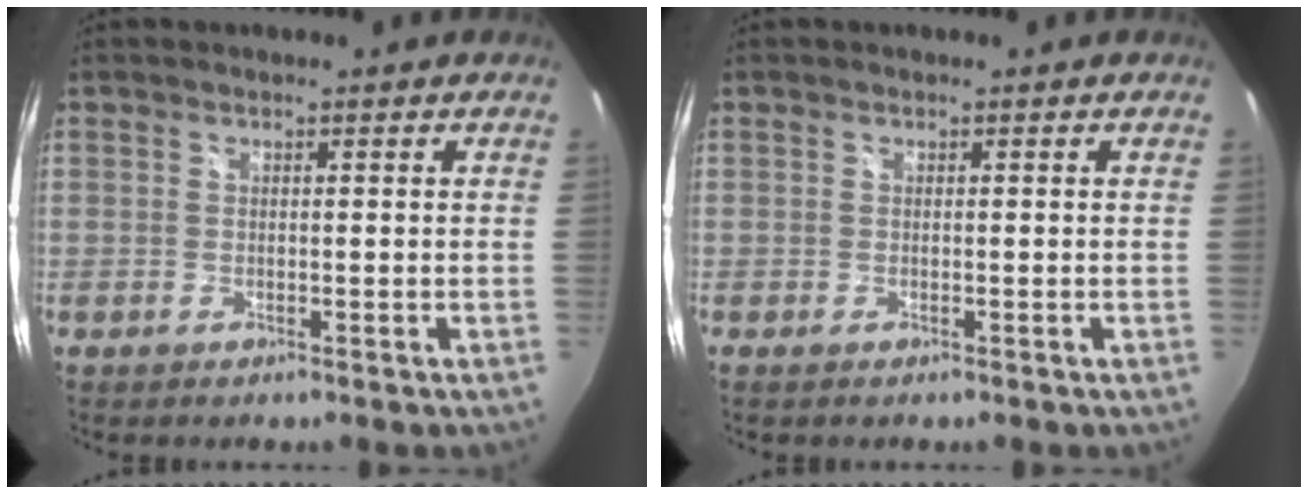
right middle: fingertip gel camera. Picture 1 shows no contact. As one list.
[{"total": 0.0}]